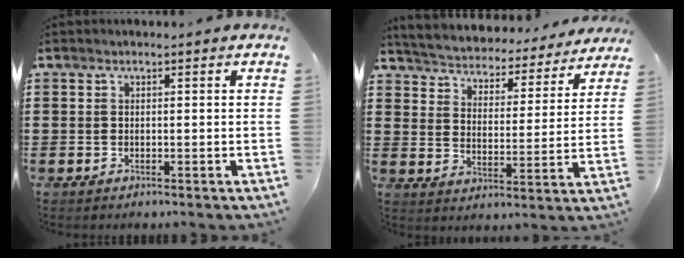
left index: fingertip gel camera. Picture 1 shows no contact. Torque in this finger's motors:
{"motor_torque": [2.14, 0.00, 1.05, 0.12]}